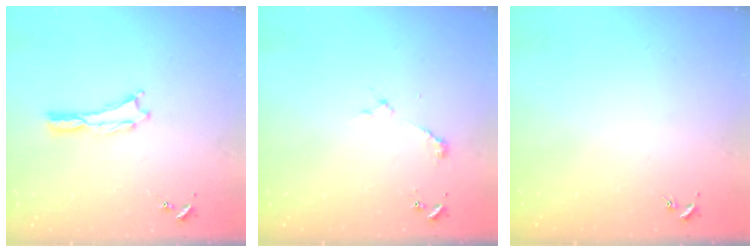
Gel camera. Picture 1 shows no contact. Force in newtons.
{"total": 2.3, "press": 2.3, "slide": 0.1}
{"total": 0.0}